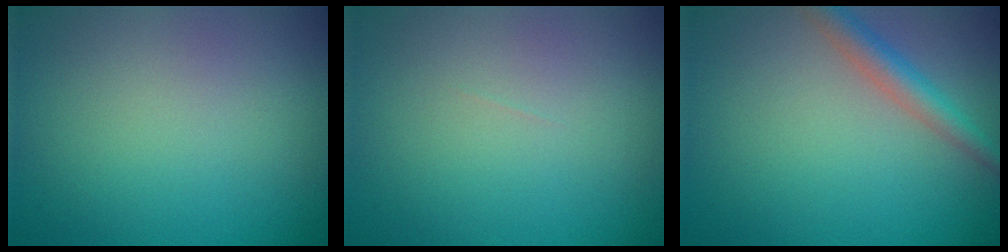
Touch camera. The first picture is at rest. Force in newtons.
{"total": 0.0}
{"total": 2.8, "press": 2.8, "slide": 0.2}